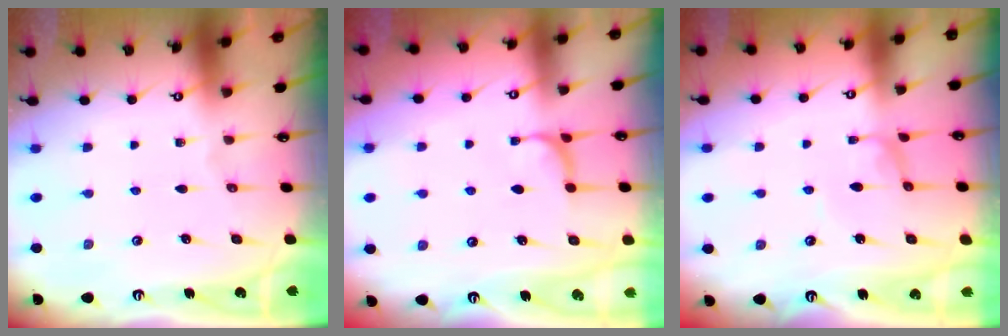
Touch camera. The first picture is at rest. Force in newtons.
{"total": 1.0, "press": 0.9, "slide": 0.6}
{"total": 0.0}